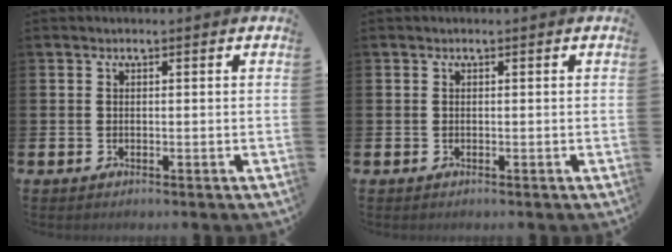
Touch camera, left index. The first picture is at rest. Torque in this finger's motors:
{"motor_torque": [0.00, 0.00, 0.00, 0.00]}